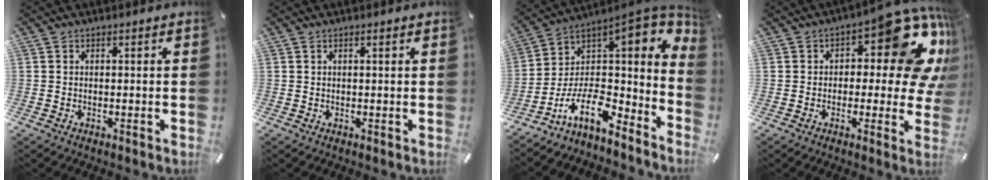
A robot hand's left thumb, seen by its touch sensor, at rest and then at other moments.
{"total": 0.6, "force": [0.3, -0.1, 0.5], "torque": [-0.008, -0.001, 0.005]}
{"total": 10.9, "force": [-1.3, 6.4, 8.7], "torque": [-0.152, -0.031, -0.024]}
{"total": 16.3, "force": [7.3, 7.3, 12.7], "torque": [-0.149, -0.065, 0.118]}